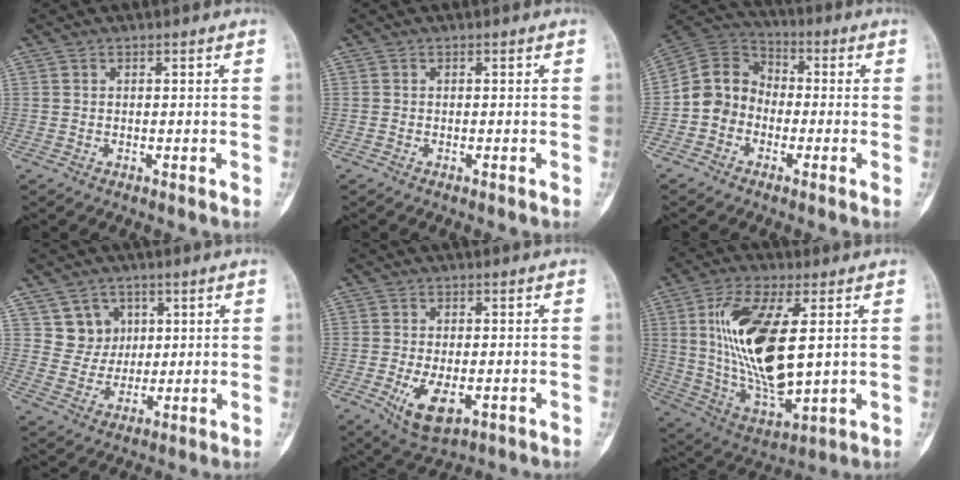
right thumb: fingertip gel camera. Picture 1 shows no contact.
{"total": 0.0}
{"total": 9.8, "force": [-2.5, 8.5, 4.2], "torque": [-0.064, 0.048, -0.060]}
{"total": 6.8, "force": [2.9, 6.1, 1.1], "torque": [0.016, -0.015, 0.055]}
{"total": 7.3, "force": [-2.4, 3.5, 6.0], "torque": [-0.101, -0.012, -0.033]}
{"total": 20.3, "force": [3.5, 8.6, 18.1], "torque": [-0.348, -0.018, 0.077]}